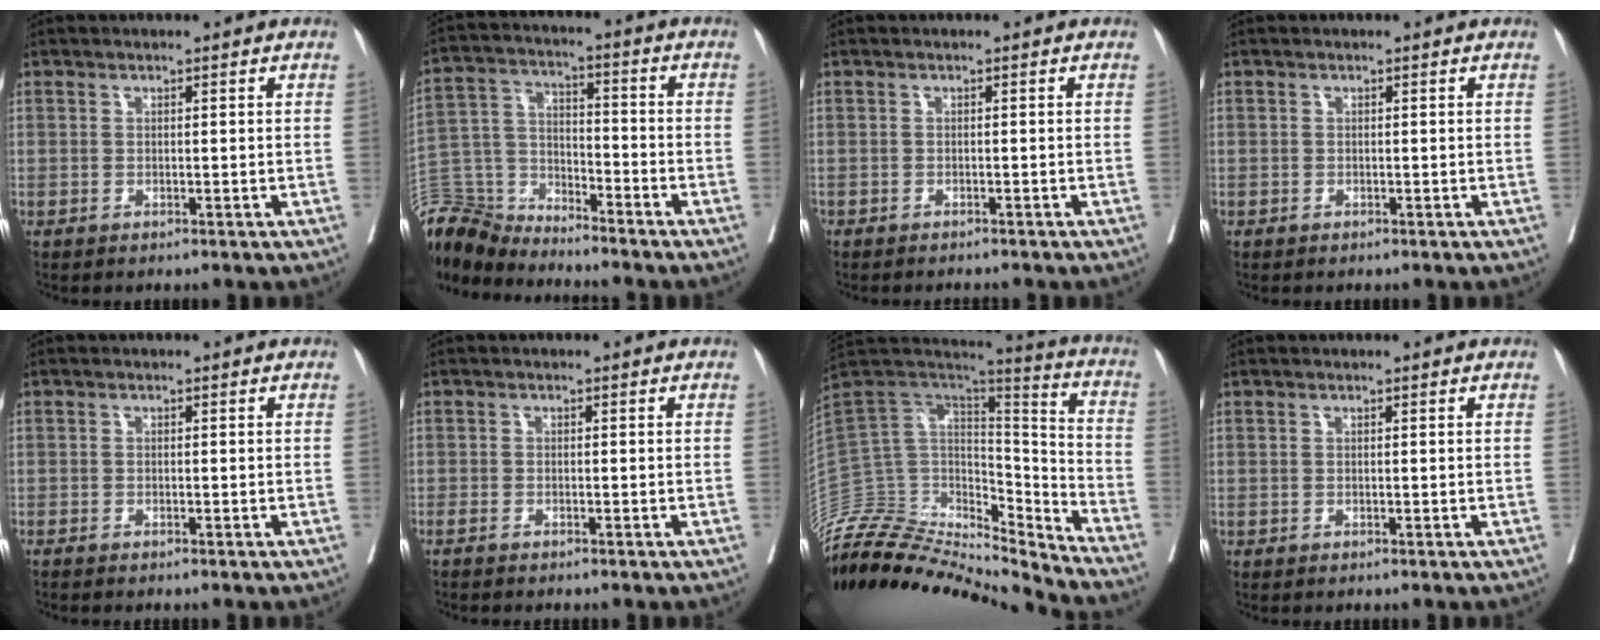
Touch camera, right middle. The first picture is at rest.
{"total": 10.2, "force": [-10.1, 1.2, -0.3], "torque": [-0.001, 0.021, -0.203]}
{"total": 2.0, "force": [-2.0, 0.1, 0.4], "torque": [-0.005, -0.003, -0.027]}
{"total": 0.8, "force": [-0.2, 0.8, -0.1], "torque": [0.005, 0.006, -0.007]}
{"total": 0.9, "force": [-0.8, -0.1, 0.3], "torque": [-0.010, -0.003, -0.015]}
{"total": 1.7, "force": [-1.4, -0.1, 0.8], "torque": [-0.017, -0.002, -0.021]}
{"total": 29.1, "force": [-26.3, 7.4, 9.8], "torque": [-0.226, 0.031, -0.421]}
{"total": 0.0}